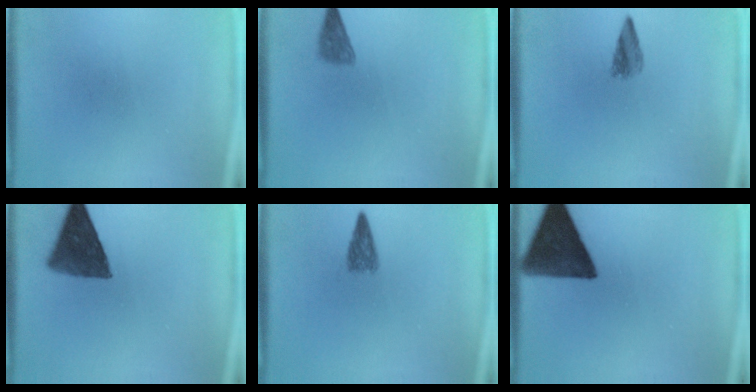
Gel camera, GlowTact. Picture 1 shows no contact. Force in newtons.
{"total": 2.1}
{"total": 2.6}
{"total": 10.4}
{"total": 2.5}
{"total": 14.2}